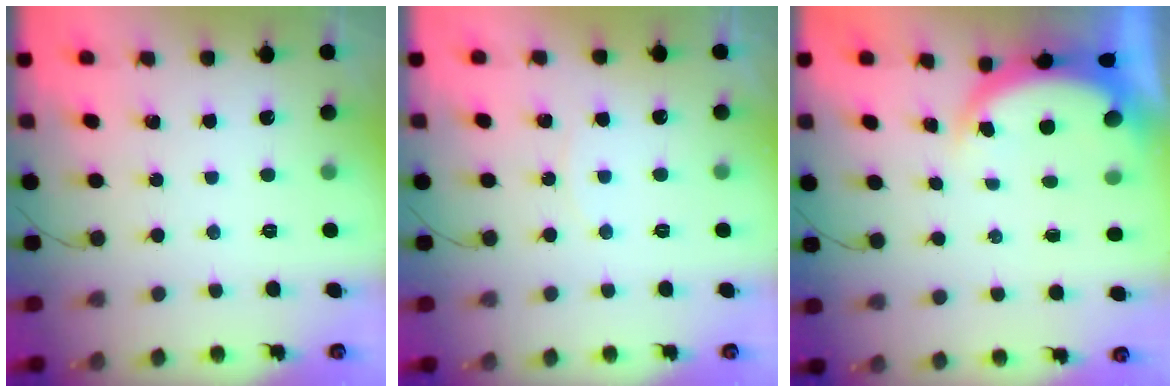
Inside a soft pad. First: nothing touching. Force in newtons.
{"total": 2.2, "press": 2.1, "slide": 0.4}
{"total": 4.6, "press": 4.6, "slide": 0.2}